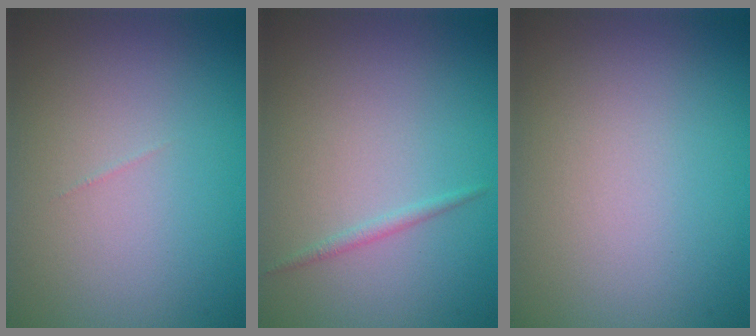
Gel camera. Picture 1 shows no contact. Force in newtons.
{"total": 0.8, "press": 0.8, "slide": 0.0}
{"total": 0.0}